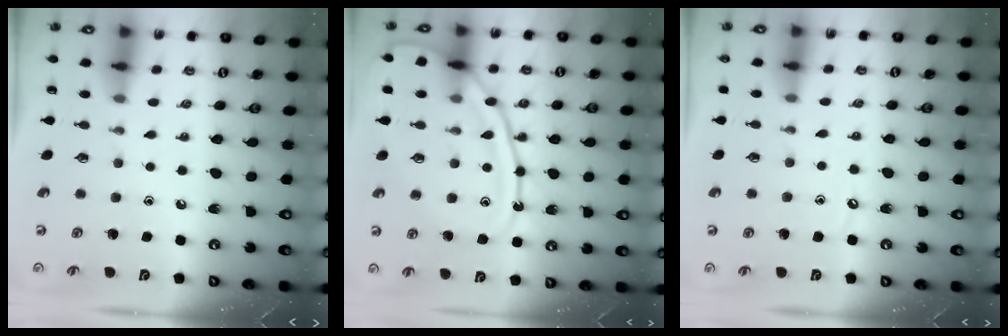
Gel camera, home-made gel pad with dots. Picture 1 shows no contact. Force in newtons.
{"total": 15.5, "press": 15.4, "slide": 1.4}
{"total": 3.8, "press": 3.7, "slide": 0.6}